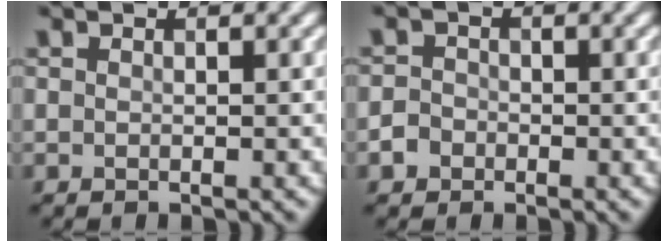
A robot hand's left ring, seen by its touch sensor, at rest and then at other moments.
{"total": 1.7, "force": [-1.3, 1.1, 0.2], "torque": [0.004, 0.008, -0.021]}